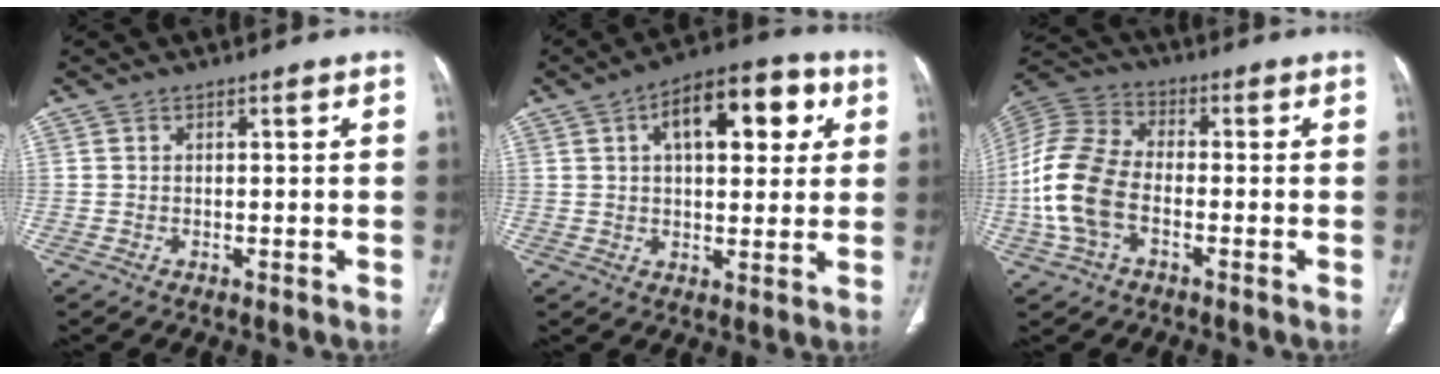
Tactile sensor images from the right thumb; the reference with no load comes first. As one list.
[{"total": 15.1, "force": [5.1, 7.5, 12.2], "torque": [-0.139, 0.015, 0.070]}, {"total": 13.9, "force": [-3.2, 8.5, 10.6], "torque": [-0.236, 0.027, -0.066]}]